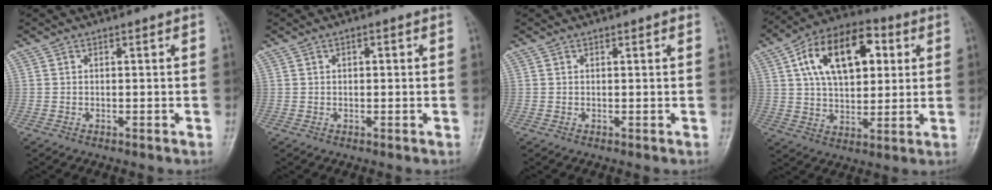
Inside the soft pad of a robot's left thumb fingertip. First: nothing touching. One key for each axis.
{"total": 1.1, "fx": 0.3, "fy": 0.6, "fz": 0.9, "tx": -0.010, "ty": 0.002, "tz": 0.005}
{"total": 0.6, "fx": 0.4, "fy": 0.3, "fz": 0.4, "tx": 0.000, "ty": 0.000, "tz": 0.004}
{"total": 18.3, "fx": 5.7, "fy": 10.6, "fz": 13.8, "tx": -0.194, "ty": 0.004, "tz": 0.091}